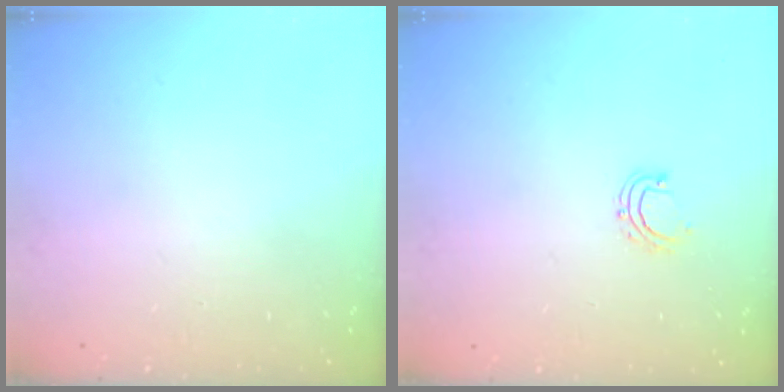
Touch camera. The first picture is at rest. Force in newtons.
{"total": 4.4, "press": 4.3, "slide": 0.6}